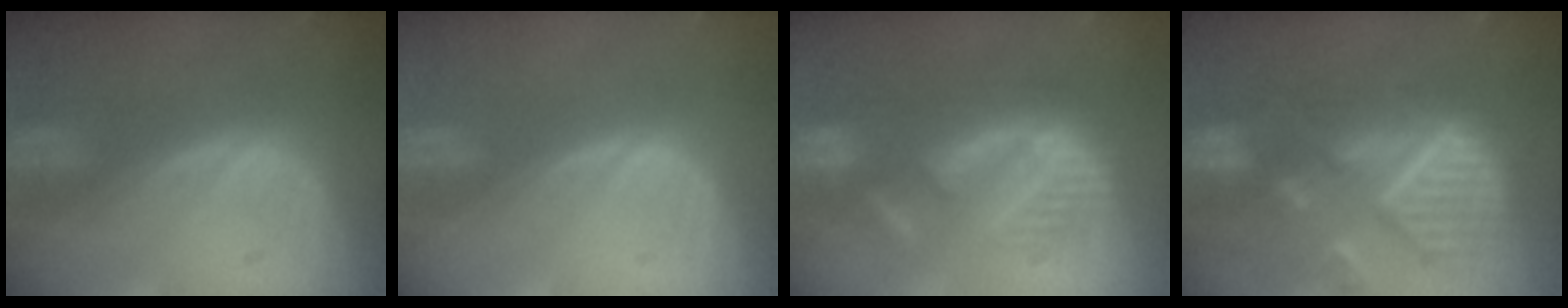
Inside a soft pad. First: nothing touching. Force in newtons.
{"total": 0.0}
{"total": 8.7, "press": 8.6, "slide": 1.4}
{"total": 12.2, "press": 10.6, "slide": 6.0}